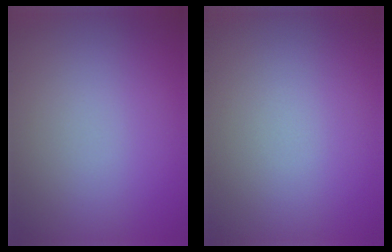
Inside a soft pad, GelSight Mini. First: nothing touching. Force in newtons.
{"total": 0.0}